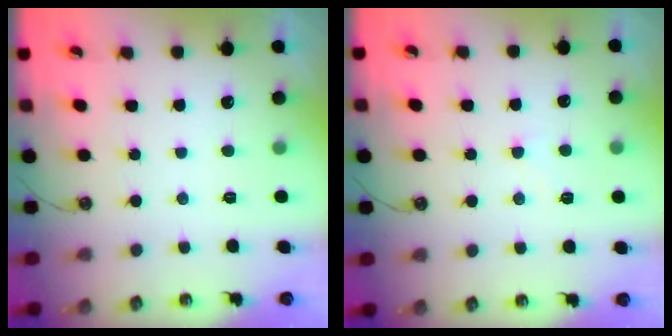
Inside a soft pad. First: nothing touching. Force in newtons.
{"total": 0.7, "press": 0.5, "slide": 0.5}